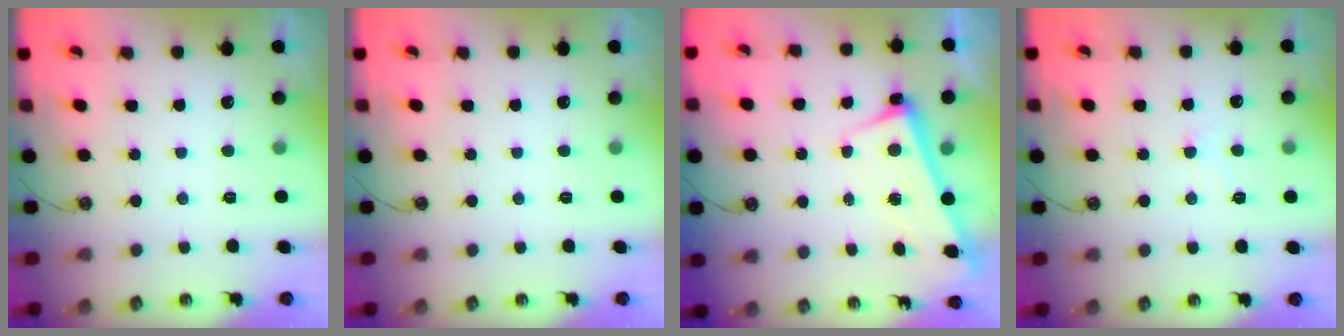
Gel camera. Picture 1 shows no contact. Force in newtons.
{"total": 0.0}
{"total": 2.9, "press": 2.8, "slide": 0.4}
{"total": 1.5, "press": 1.4, "slide": 0.4}